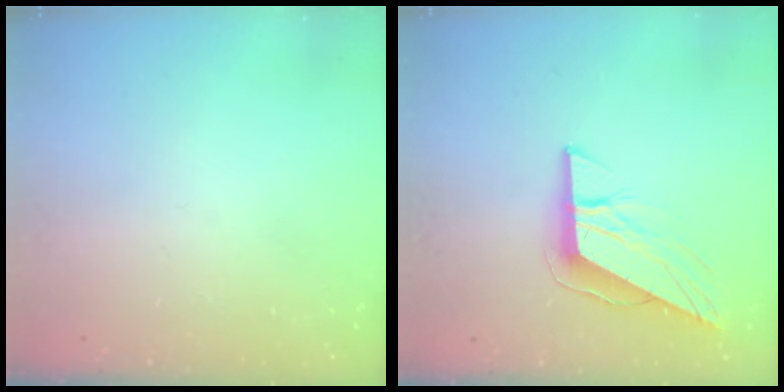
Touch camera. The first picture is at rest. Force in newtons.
{"total": 9.4, "press": 9.4, "slide": 0.4}